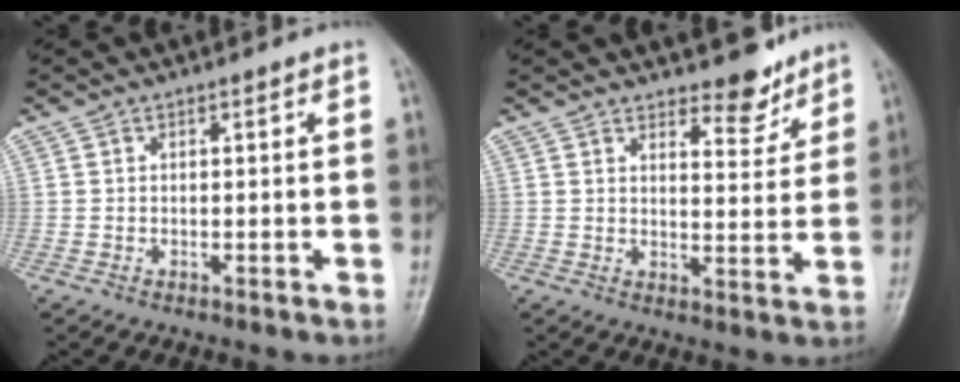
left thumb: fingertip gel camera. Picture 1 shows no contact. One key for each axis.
{"total": 6.2, "fx": 5.1, "fy": 2.3, "fz": 2.7, "tx": -0.013, "ty": -0.041, "tz": 0.076}